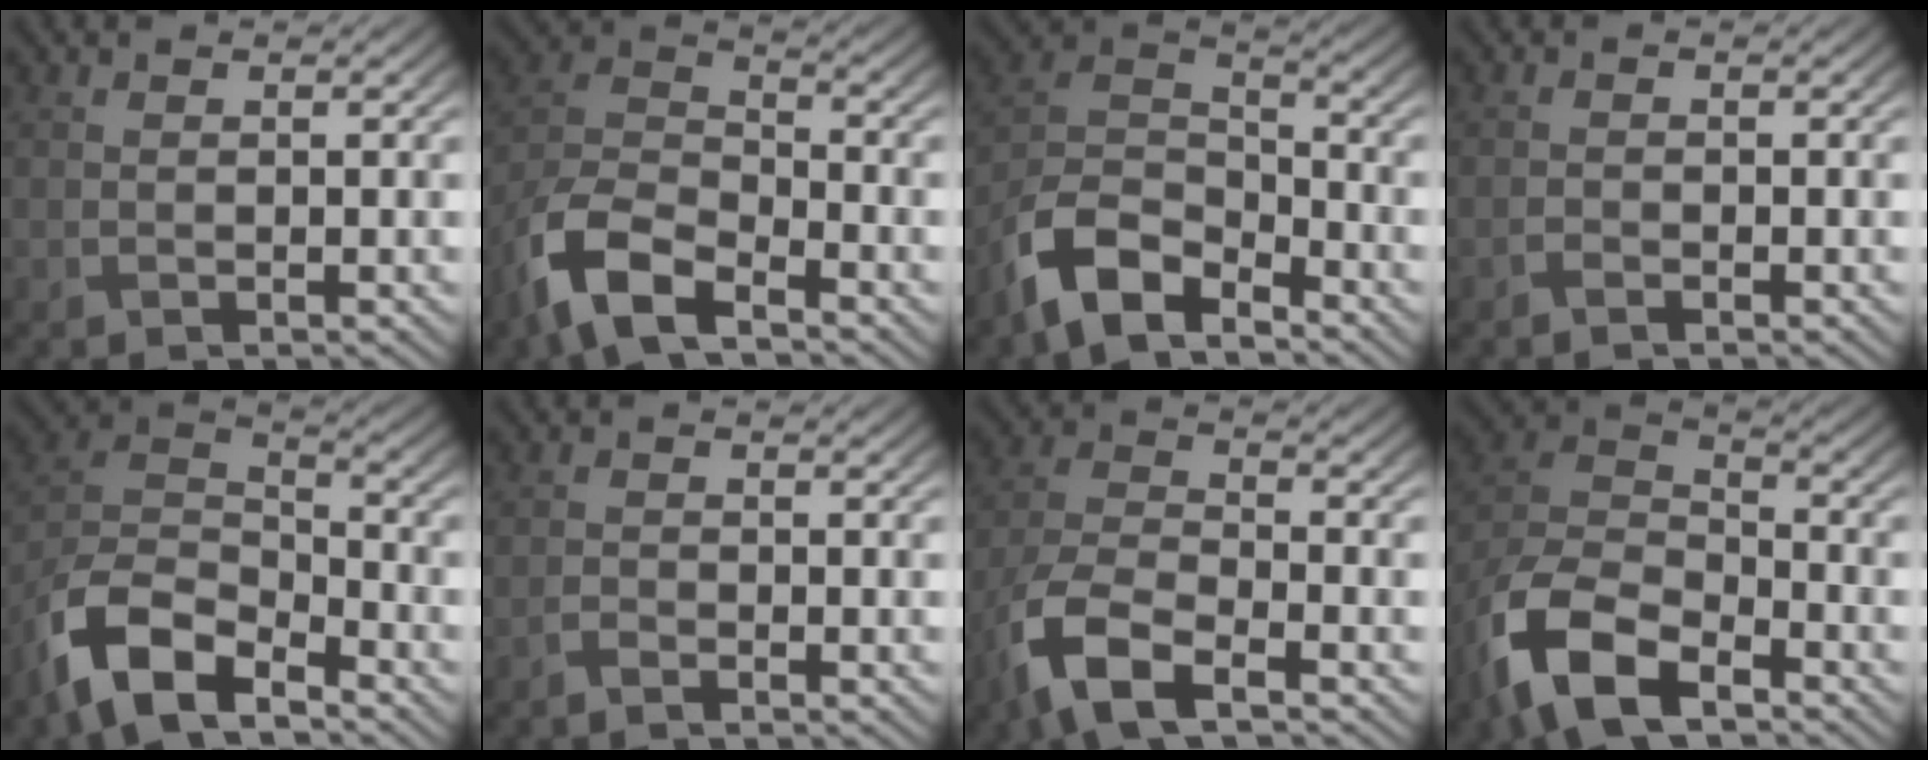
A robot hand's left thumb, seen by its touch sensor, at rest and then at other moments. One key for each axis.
{"total": 10.9, "fx": -7.1, "fy": 4.6, "fz": 6.8, "tx": -0.150, "ty": -0.014, "tz": -0.159}
{"total": 10.5, "fx": -7.3, "fy": 4.6, "fz": 5.9, "tx": -0.129, "ty": -0.007, "tz": -0.160}
{"total": 0.8, "fx": -0.6, "fy": 0.2, "fz": 0.4, "tx": -0.009, "ty": 0.001, "tz": -0.013}
{"total": 12.0, "fx": -8.0, "fy": 5.5, "fz": 7.1, "tx": -0.157, "ty": -0.013, "tz": -0.166}
{"total": 1.1, "fx": -0.9, "fy": 0.3, "fz": 0.6, "tx": -0.016, "ty": 0.001, "tz": -0.021}
{"total": 8.9, "fx": -5.2, "fy": 3.8, "fz": 6.2, "tx": -0.147, "ty": -0.015, "tz": -0.115}
{"total": 13.1, "fx": -8.1, "fy": 6.6, "fz": 7.9, "tx": -0.185, "ty": -0.020, "tz": -0.168}